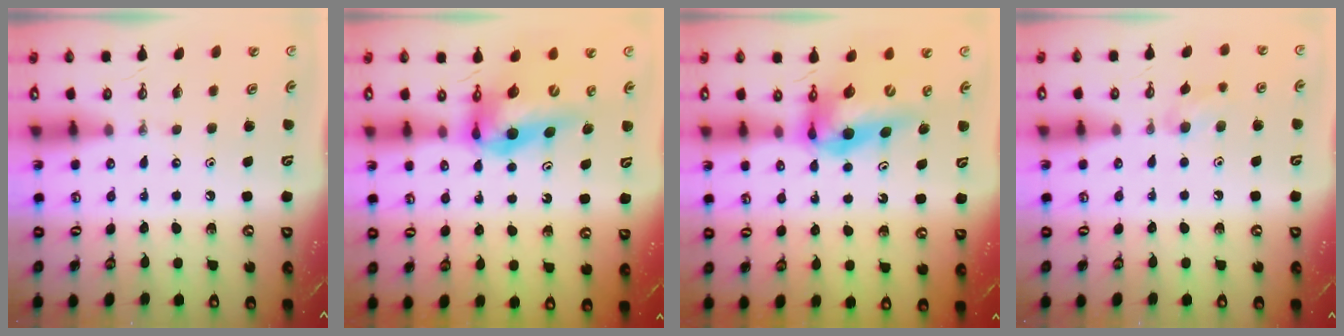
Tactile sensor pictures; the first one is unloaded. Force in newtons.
{"total": 13.7, "press": 13.1, "slide": 4.1}
{"total": 13.7, "press": 13.1, "slide": 4.1}
{"total": 6.9, "press": 6.8, "slide": 1.2}